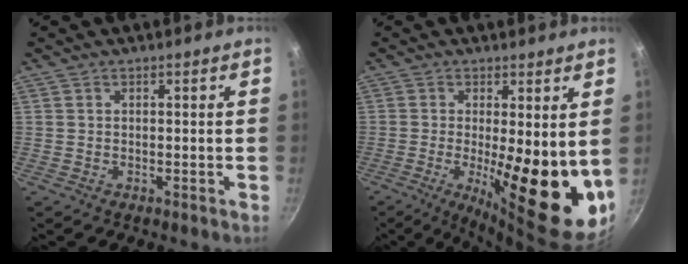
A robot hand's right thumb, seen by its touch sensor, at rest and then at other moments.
{"total": 17.3, "force": [-0.9, 5.3, 16.4], "torque": [-0.214, -0.032, -0.006]}